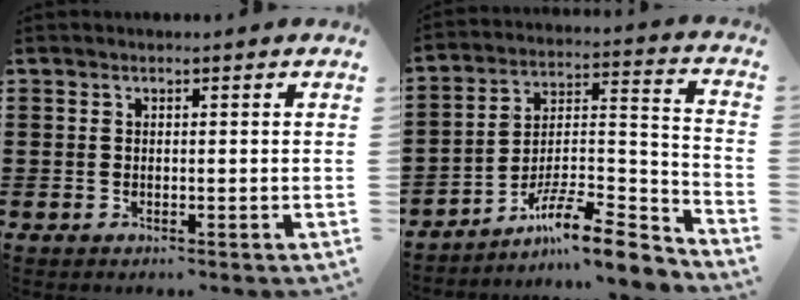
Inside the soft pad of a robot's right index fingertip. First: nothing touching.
{"total": 10.2, "force": [-8.2, 1.9, 5.8], "torque": [-0.095, 0.014, -0.160]}